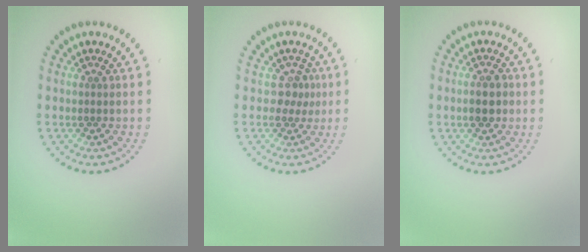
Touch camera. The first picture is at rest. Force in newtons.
{"total": 1.5, "press": 1.3, "slide": 0.9}
{"total": 2.1, "press": 2.1, "slide": 0.0}